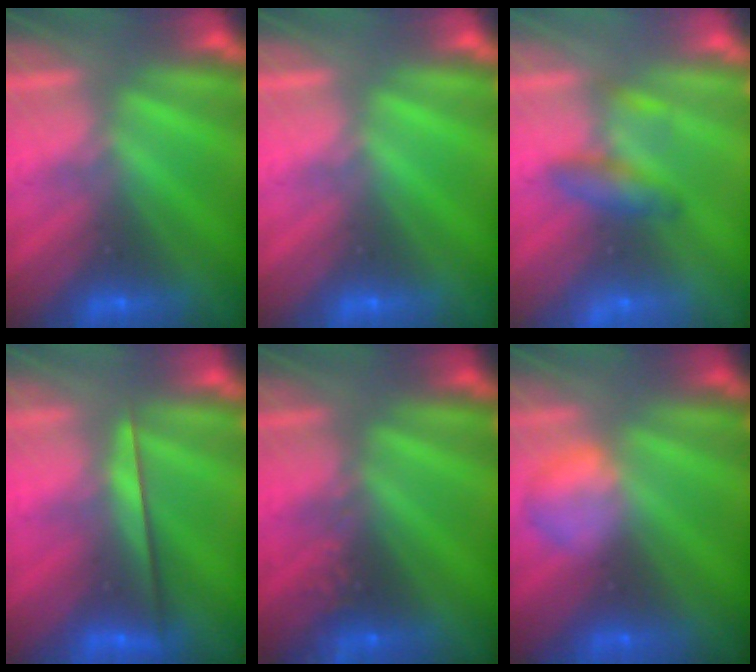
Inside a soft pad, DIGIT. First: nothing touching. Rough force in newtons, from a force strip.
{"total": 0.0}
{"total": 2.1}
{"total": 2.5}
{"total": 2.4}
{"total": 2.2}